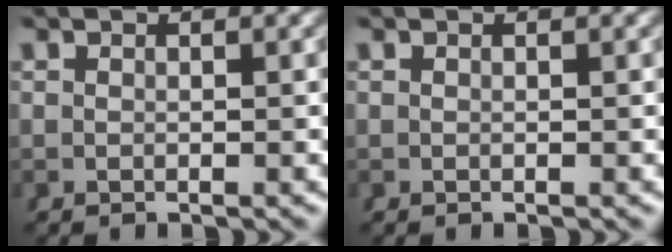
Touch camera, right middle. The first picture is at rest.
{"total": 0.0}